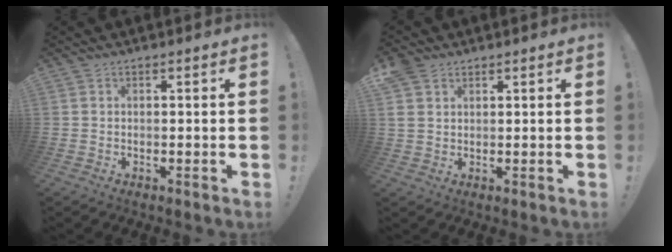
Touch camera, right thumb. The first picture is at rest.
{"total": 4.8, "force": [2.8, 3.3, 2.1], "torque": [-0.037, -0.004, 0.057]}